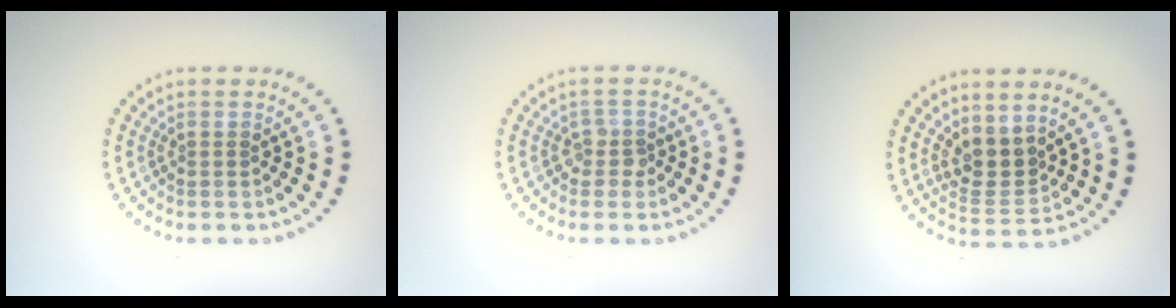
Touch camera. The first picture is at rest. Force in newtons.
{"total": 1.5, "press": 1.1, "slide": 0.9}
{"total": 3.1, "press": 2.6, "slide": 1.7}